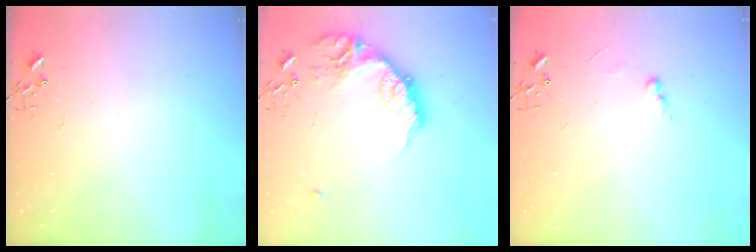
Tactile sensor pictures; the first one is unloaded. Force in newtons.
{"total": 20.9, "press": 20.9, "slide": 1.2}
{"total": 5.6, "press": 5.6, "slide": 0.7}